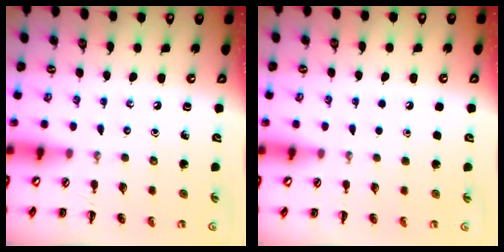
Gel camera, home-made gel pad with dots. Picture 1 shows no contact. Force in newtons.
{"total": 1.6, "press": 1.6, "slide": 0.1}